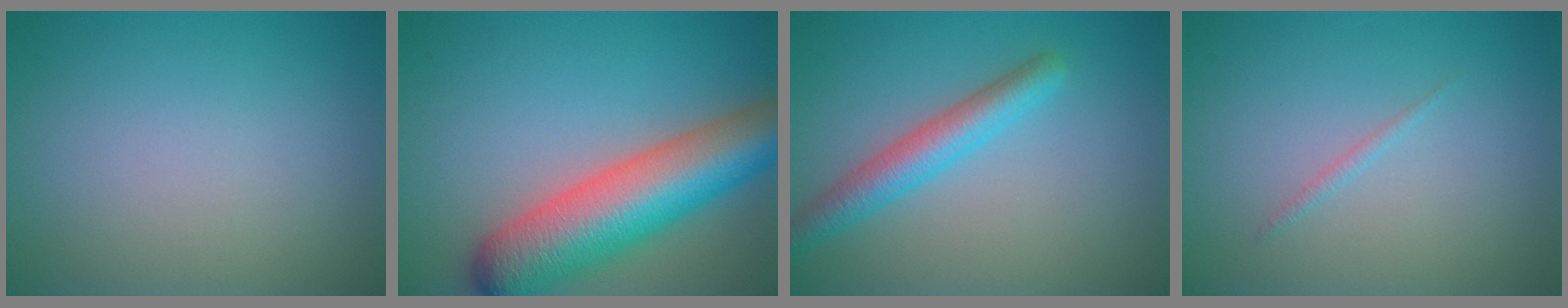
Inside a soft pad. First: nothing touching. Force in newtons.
{"total": 10.6, "press": 10.6, "slide": 0.5}
{"total": 3.7, "press": 3.7, "slide": 0.2}
{"total": 0.6, "press": 0.6, "slide": 0.0}